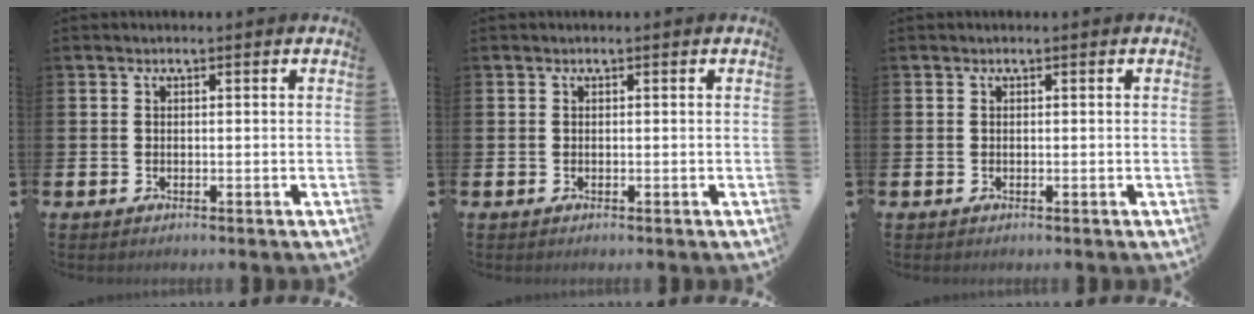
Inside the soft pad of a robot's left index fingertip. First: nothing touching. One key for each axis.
{"total": 0.0}
{"total": 0.0}